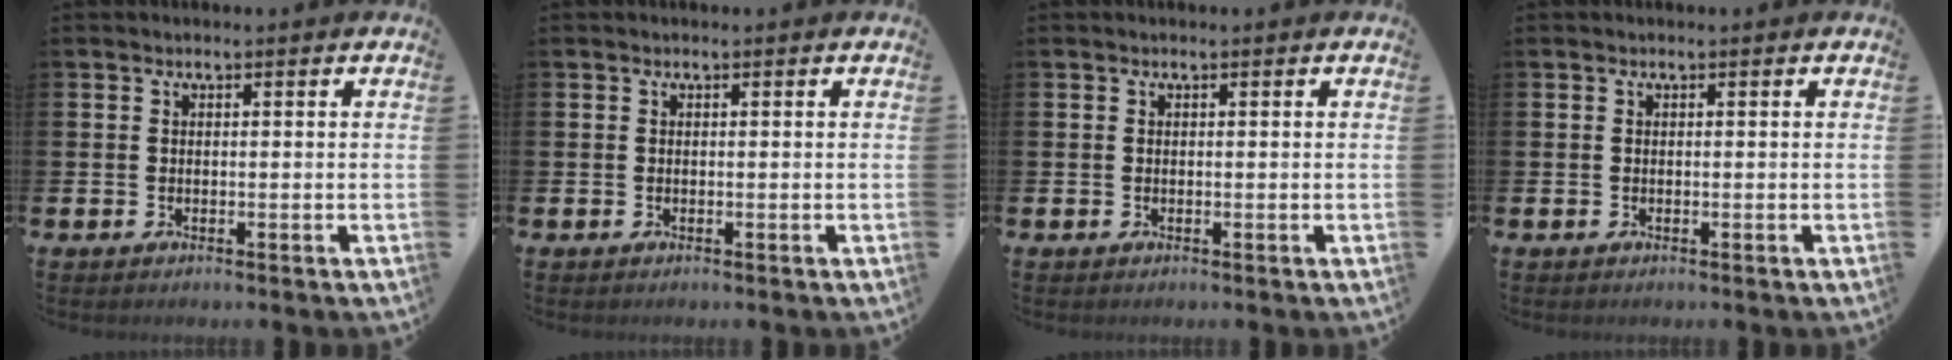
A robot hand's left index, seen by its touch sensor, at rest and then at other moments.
{"total": 0.0}
{"total": 0.0}
{"total": 0.0}